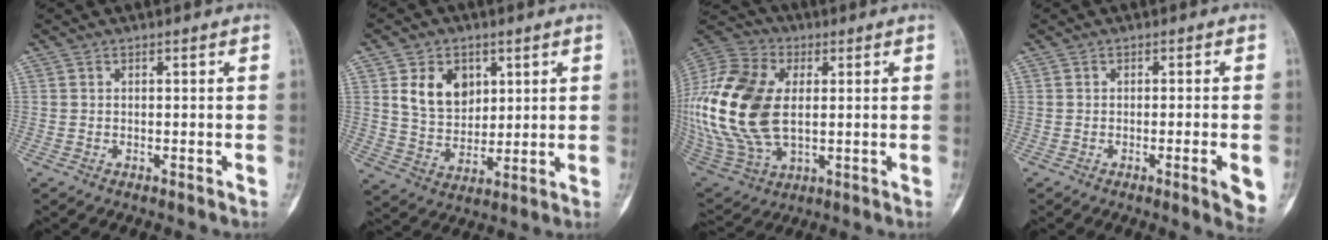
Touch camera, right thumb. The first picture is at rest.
{"total": 10.0, "force": [3.6, 7.3, 5.8], "torque": [-0.066, -0.021, 0.074]}
{"total": 25.0, "force": [1.7, 15.5, 19.5], "torque": [-0.436, -0.010, 0.036]}
{"total": 5.3, "force": [-1.8, 0.5, 4.9], "torque": [-0.067, -0.005, -0.025]}